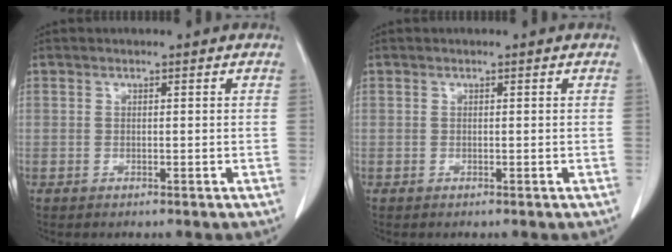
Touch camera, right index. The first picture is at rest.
{"total": 0.0}